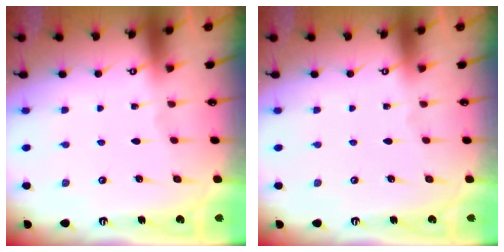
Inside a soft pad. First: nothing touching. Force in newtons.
{"total": 0.0}